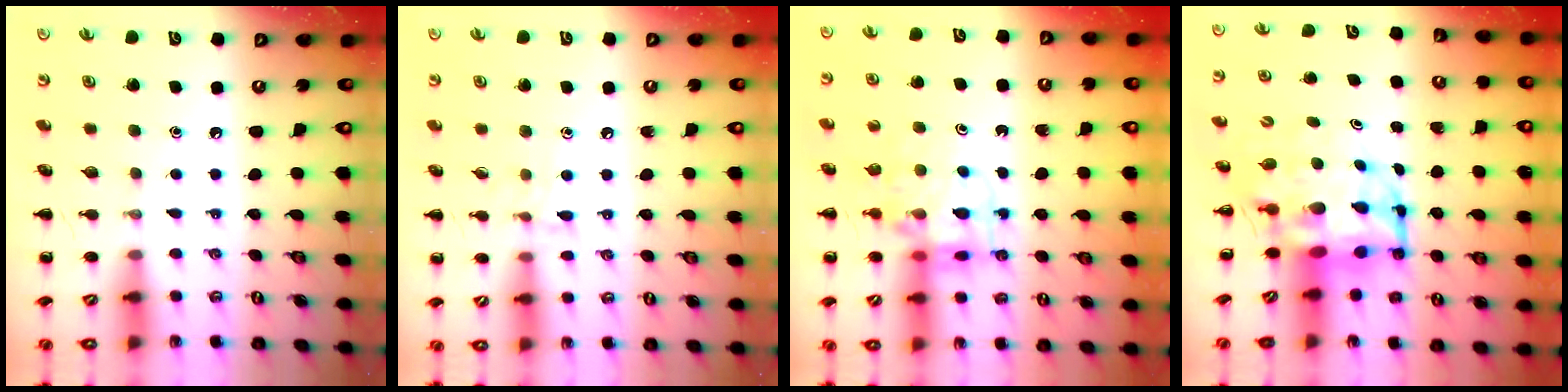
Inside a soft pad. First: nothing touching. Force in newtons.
{"total": 5.7, "press": 5.4, "slide": 1.9}
{"total": 11.8, "press": 11.3, "slide": 3.5}
{"total": 7.9, "press": 7.6, "slide": 1.9}